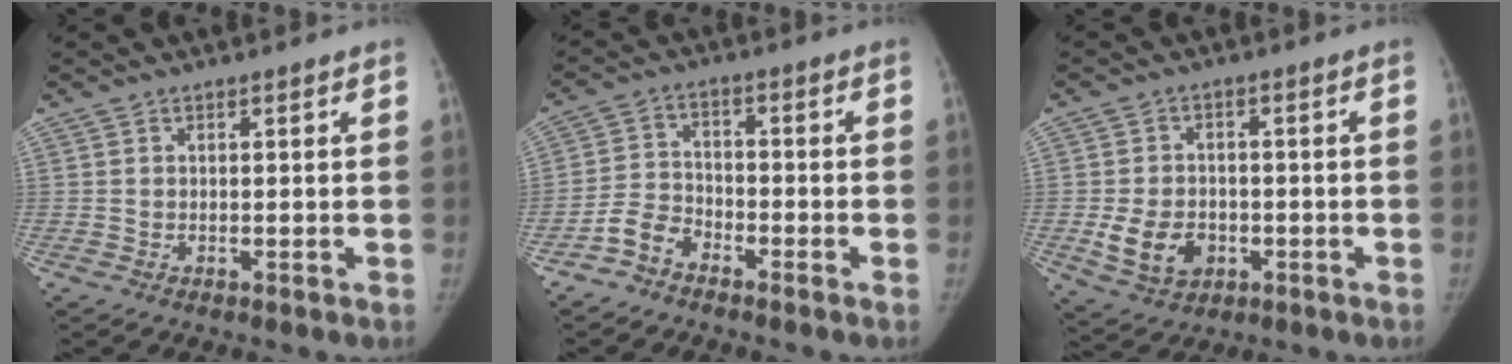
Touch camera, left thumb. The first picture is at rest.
{"total": 5.0, "force": [-3.7, 3.0, 1.6], "torque": [-0.026, 0.022, -0.081]}
{"total": 8.4, "force": [-2.1, 6.4, 5.0], "torque": [-0.073, 0.007, -0.027]}